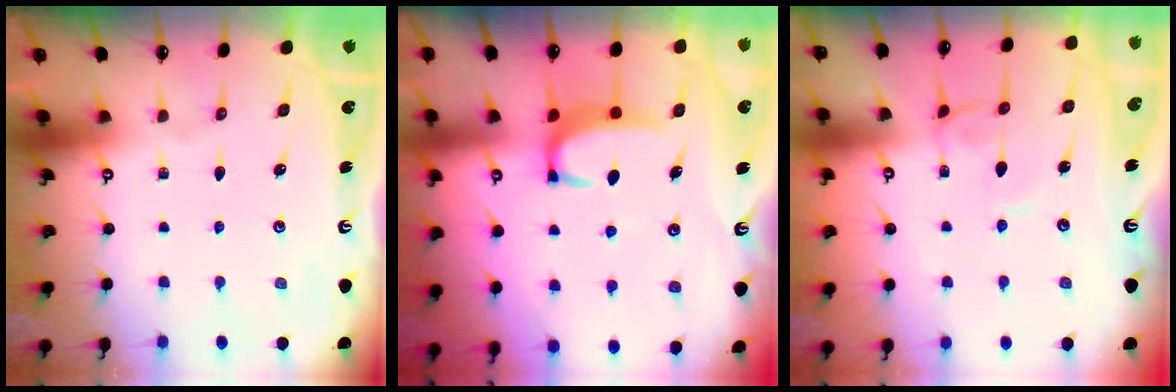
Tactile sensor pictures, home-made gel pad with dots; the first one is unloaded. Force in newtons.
{"total": 2.9, "press": 2.8, "slide": 0.5}
{"total": 0.8, "press": 0.7, "slide": 0.3}